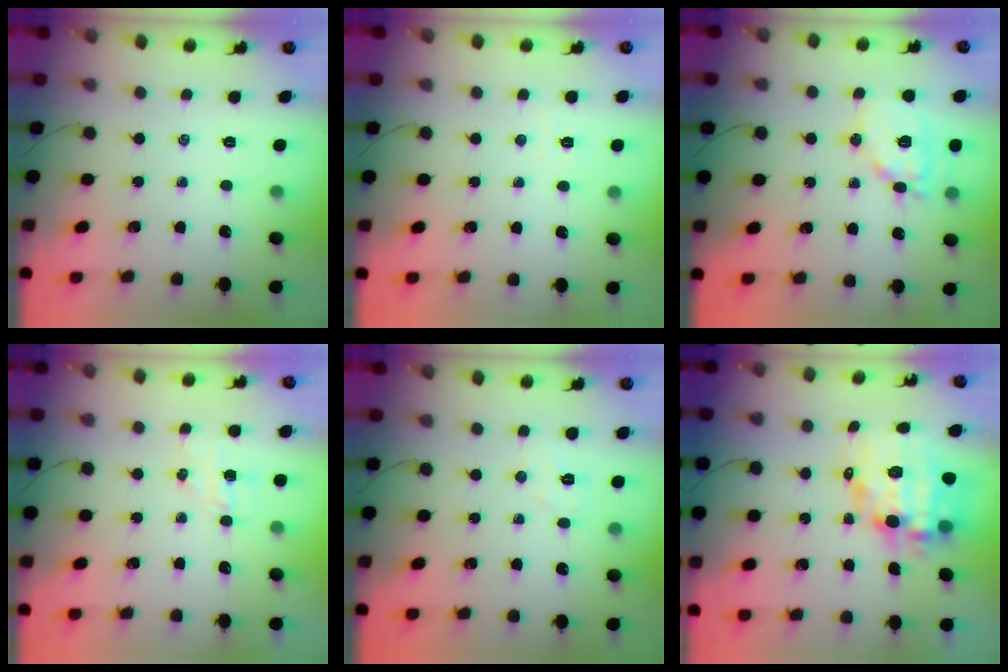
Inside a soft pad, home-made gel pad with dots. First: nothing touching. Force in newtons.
{"total": 2.5, "press": 2.4, "slide": 0.7}
{"total": 12.2, "press": 12.1, "slide": 1.4}
{"total": 5.1, "press": 5.0, "slide": 1.2}
{"total": 4.0, "press": 3.9, "slide": 0.9}
{"total": 12.4, "press": 11.9, "slide": 3.5}